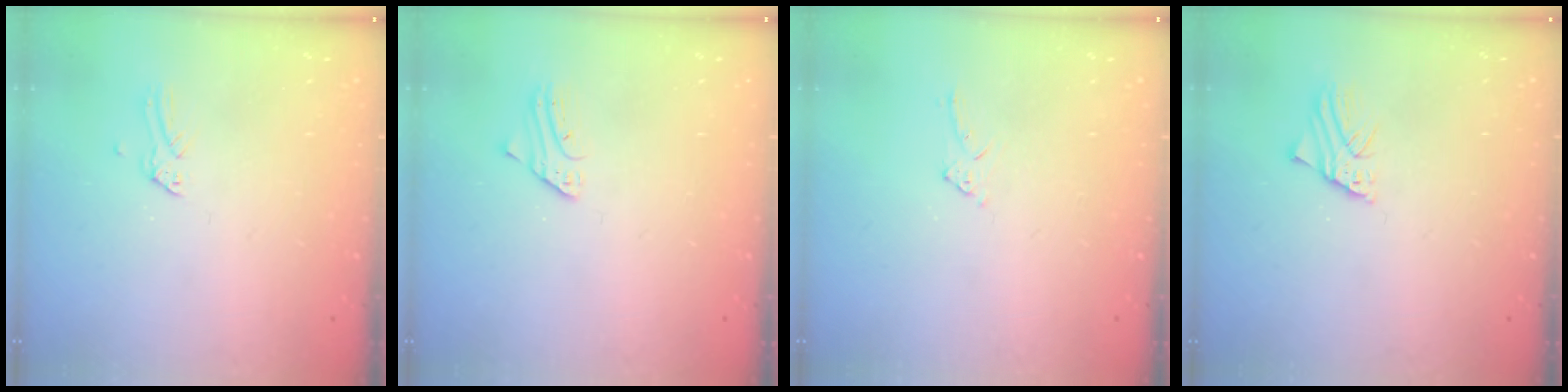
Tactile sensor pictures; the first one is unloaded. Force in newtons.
{"total": 2.2, "press": 2.2, "slide": 0.2}
{"total": 4.8, "press": 4.8, "slide": 0.5}
{"total": 2.1, "press": 2.1, "slide": 0.2}